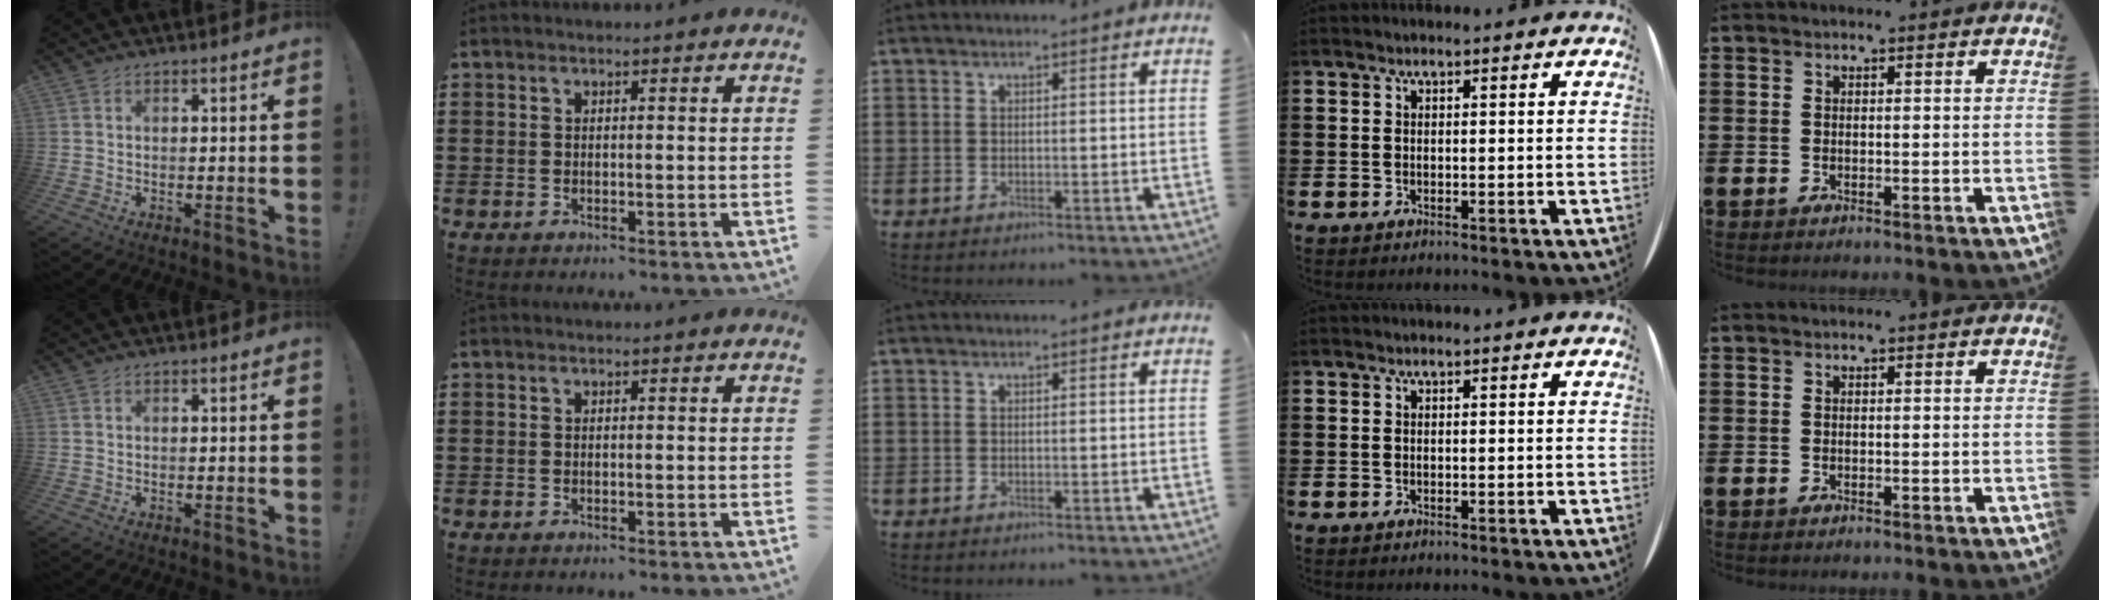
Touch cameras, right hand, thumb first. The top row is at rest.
{}